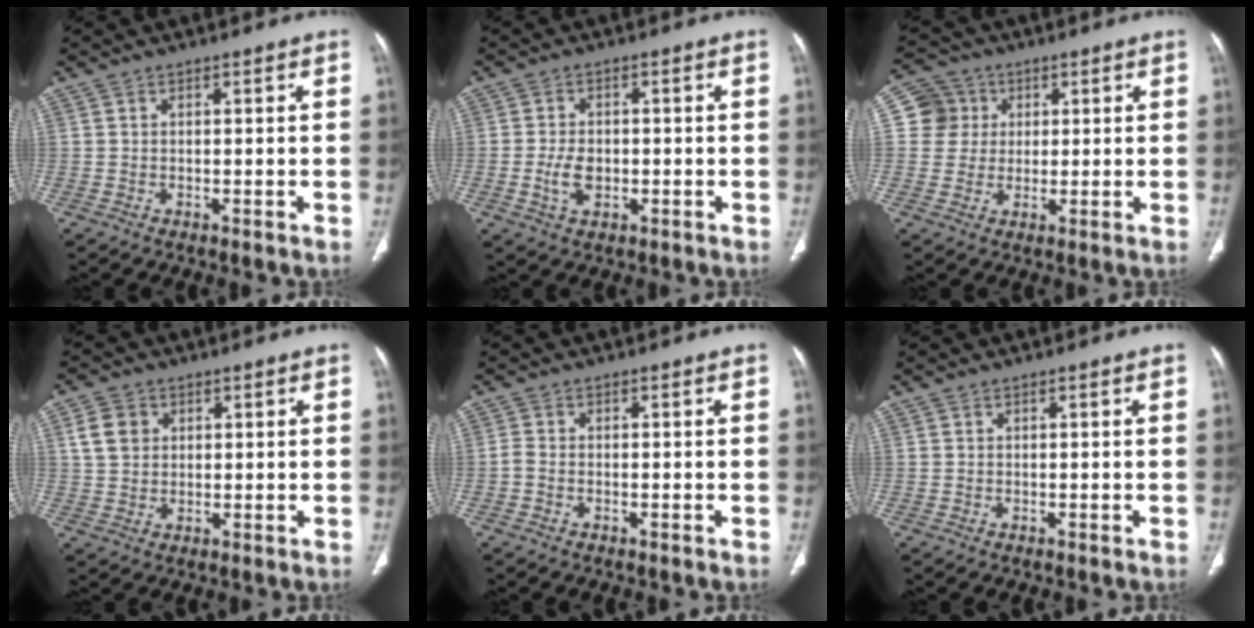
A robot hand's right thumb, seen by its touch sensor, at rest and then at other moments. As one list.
[{"total": 4.7, "force": [-1.1, 3.0, 3.4], "torque": [-0.064, 0.004, -0.016]}, {"total": 6.7, "force": [1.4, 6.6, 0.5], "torque": [0.022, 0.007, 0.021]}, {"total": 5.3, "force": [1.6, 4.3, 2.6], "torque": [-0.033, 0.001, 0.029]}, {"total": 1.2, "force": [-0.7, 0.5, 0.8], "torque": [-0.025, 0.003, -0.017]}, {"total": 0.0}]